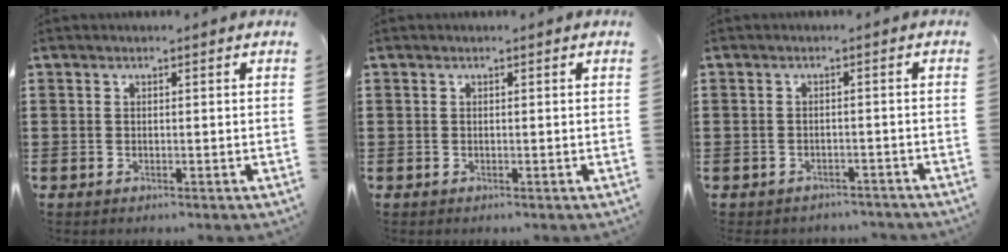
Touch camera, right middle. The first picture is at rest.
{"total": 0.0}
{"total": 1.8, "force": [-1.7, 0.5, -0.2], "torque": [-0.004, 0.002, -0.039]}